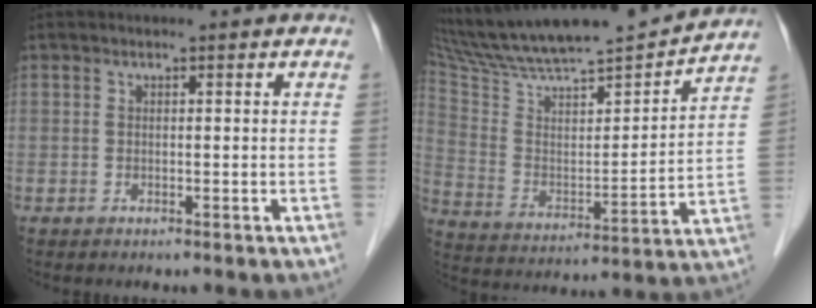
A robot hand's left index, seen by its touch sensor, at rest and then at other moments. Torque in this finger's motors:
{"motor_torque": [0.24, -0.49, 0.19, 0.08]}